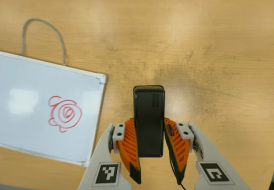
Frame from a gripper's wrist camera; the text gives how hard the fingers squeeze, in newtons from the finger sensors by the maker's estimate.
{"total": 5.1, "left": 3.8, "right": 6.3}